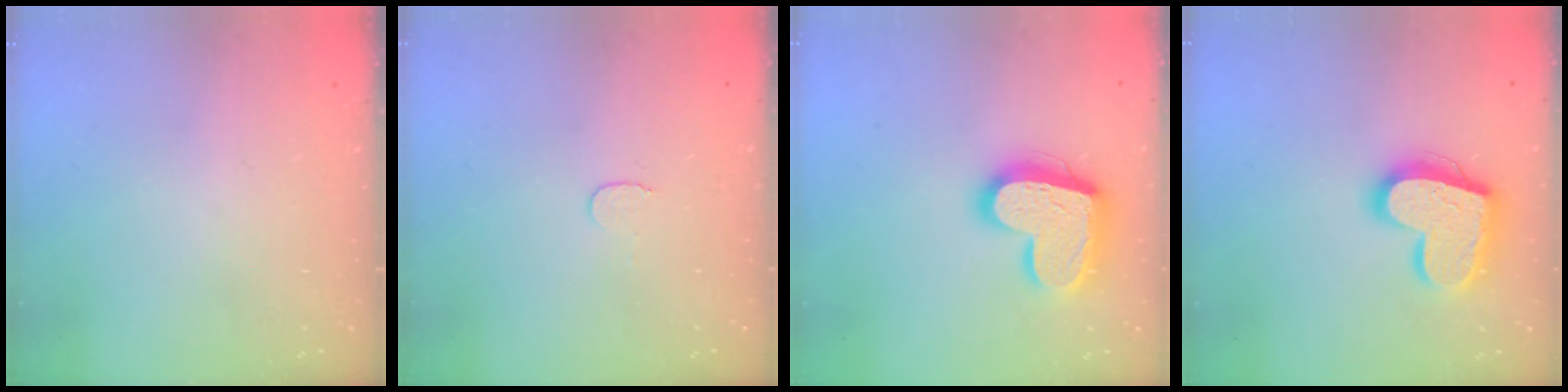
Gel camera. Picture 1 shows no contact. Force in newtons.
{"total": 3.5, "press": 3.5, "slide": 0.4}
{"total": 18.3, "press": 18.2, "slide": 1.7}
{"total": 20.2, "press": 20.2, "slide": 1.5}